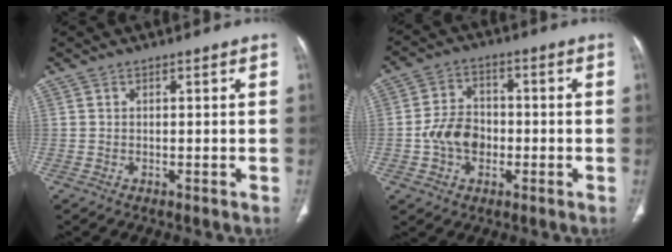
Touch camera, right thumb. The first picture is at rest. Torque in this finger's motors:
{"motor_torque": [0.50, 1.36, 0.82, -0.20, 0.05]}